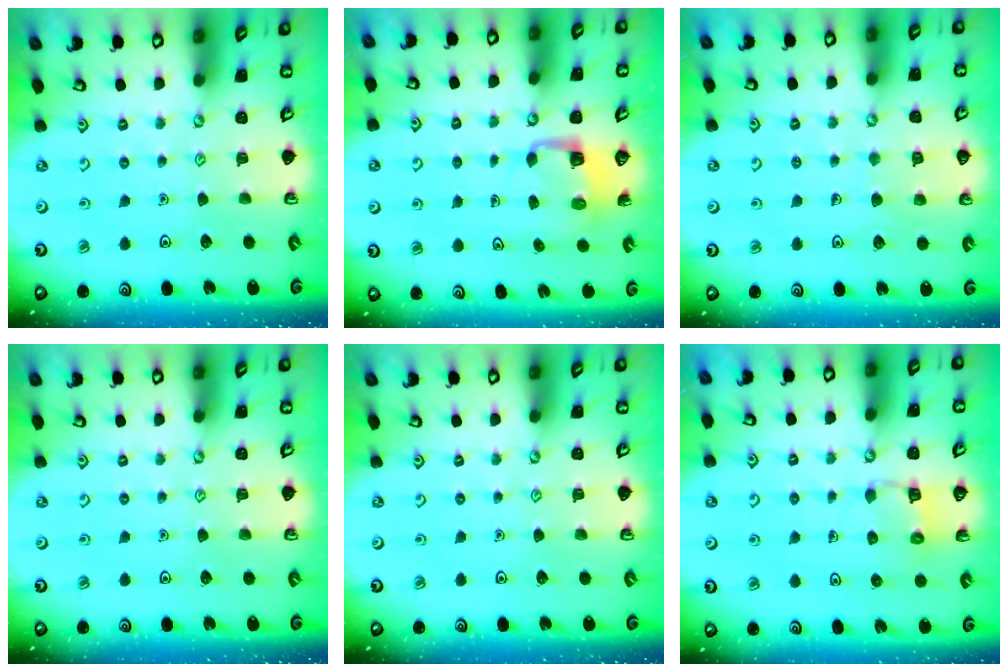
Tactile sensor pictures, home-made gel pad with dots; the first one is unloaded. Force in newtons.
{"total": 3.8, "press": 3.8, "slide": 0.2}
{"total": 4.7, "press": 4.7, "slide": 0.3}
{"total": 0.0}
{"total": 0.0}
{"total": 7.7, "press": 7.7, "slide": 0.2}